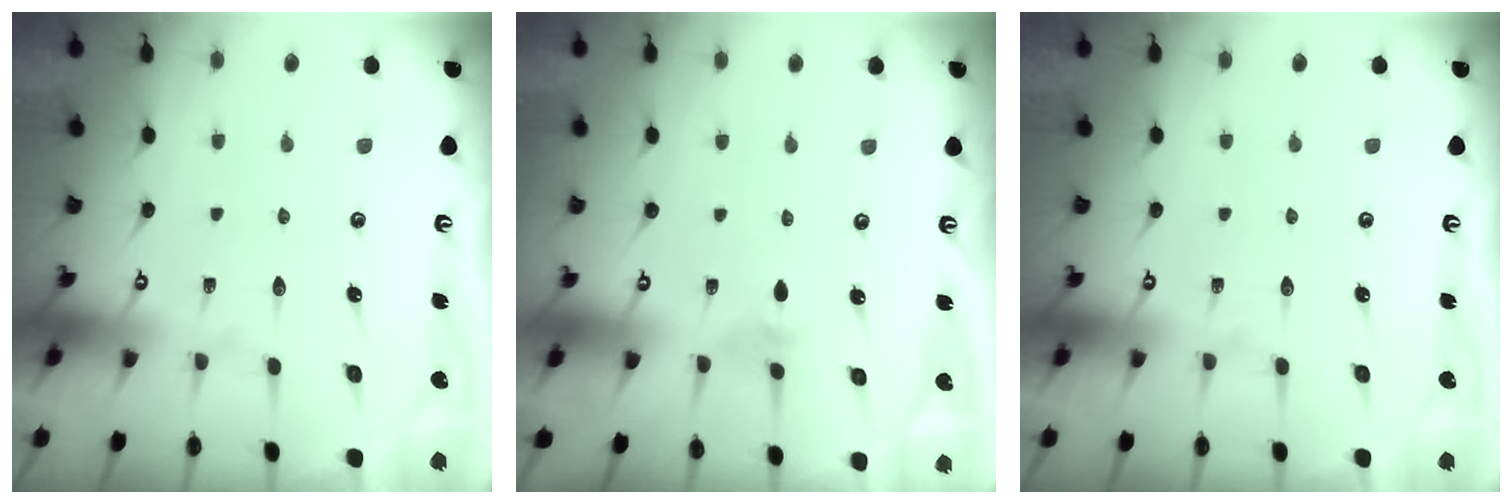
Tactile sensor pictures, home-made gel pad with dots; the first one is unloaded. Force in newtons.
{"total": 3.1, "press": 3.0, "slide": 0.7}
{"total": 0.0}